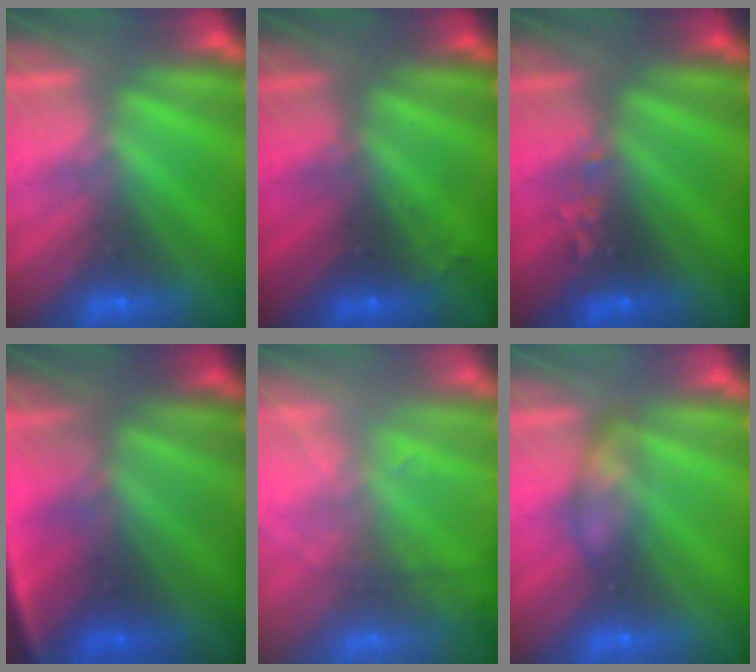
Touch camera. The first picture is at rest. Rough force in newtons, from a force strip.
{"total": 2.7}
{"total": 2.5}
{"total": 4.2}
{"total": 7.4}
{"total": 2.3}